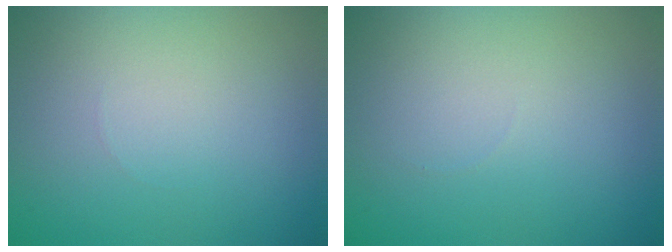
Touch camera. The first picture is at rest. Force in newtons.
{"total": 0.0}